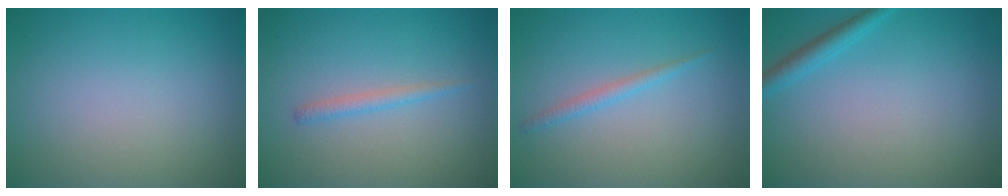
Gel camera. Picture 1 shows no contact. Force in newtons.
{"total": 1.2, "press": 1.2, "slide": 0.0}
{"total": 1.2, "press": 1.2, "slide": 0.0}
{"total": 1.9, "press": 1.9, "slide": 0.1}